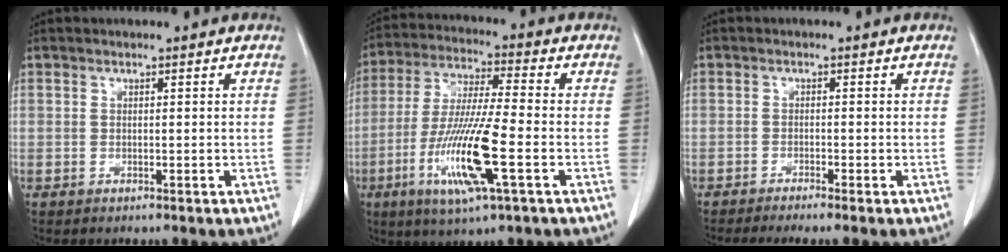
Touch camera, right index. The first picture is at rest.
{"total": 14.3, "force": [-4.6, 0.7, 13.5], "torque": [-0.275, -0.021, -0.088]}
{"total": 4.3, "force": [-3.5, -0.5, 2.3], "torque": [-0.030, -0.006, -0.056]}